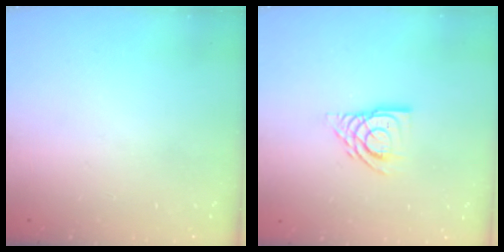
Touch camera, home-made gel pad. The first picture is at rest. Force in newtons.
{"total": 10.5, "press": 10.4, "slide": 1.3}